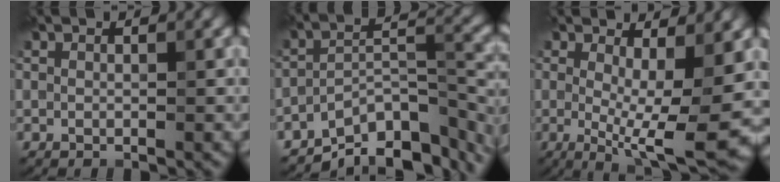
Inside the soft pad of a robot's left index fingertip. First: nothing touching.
{"total": 10.2, "force": [-7.6, 3.6, 5.7], "torque": [-0.077, -0.007, -0.128]}
{"total": 9.8, "force": [-0.2, 2.8, 9.4], "torque": [-0.137, -0.017, -0.002]}